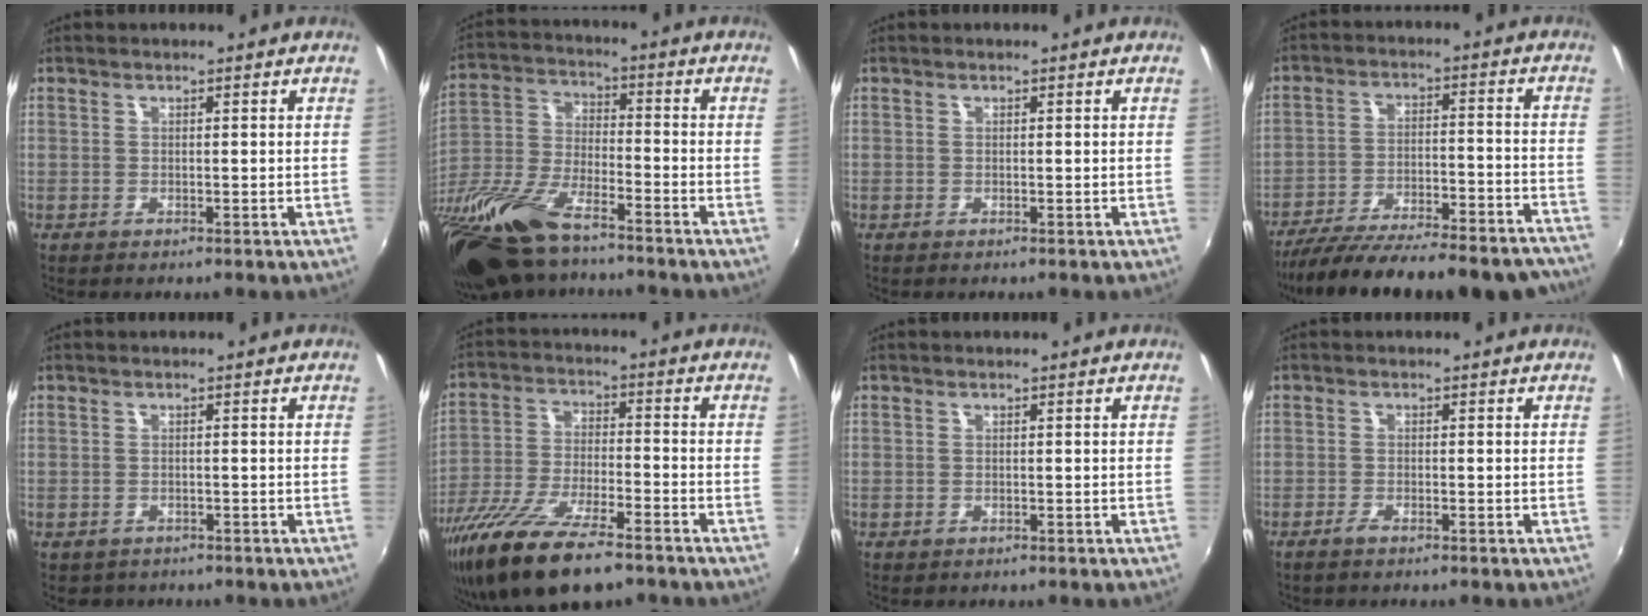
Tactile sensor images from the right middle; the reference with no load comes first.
{"total": 22.4, "force": [-16.3, 7.7, 13.4], "torque": [-0.303, -0.041, -0.305]}
{"total": 0.0}
{"total": 27.8, "force": [-24.6, 5.4, 11.8], "torque": [-0.205, -0.032, -0.333]}
{"total": 1.5, "force": [-1.0, 1.2, 0.2], "torque": [-0.011, -0.005, -0.012]}
{"total": 18.0, "force": [-13.1, 4.8, 11.4], "torque": [-0.235, -0.051, -0.236]}
{"total": 0.0}
{"total": 1.8, "force": [-1.4, 0.4, 1.1], "torque": [-0.029, -0.005, -0.030]}